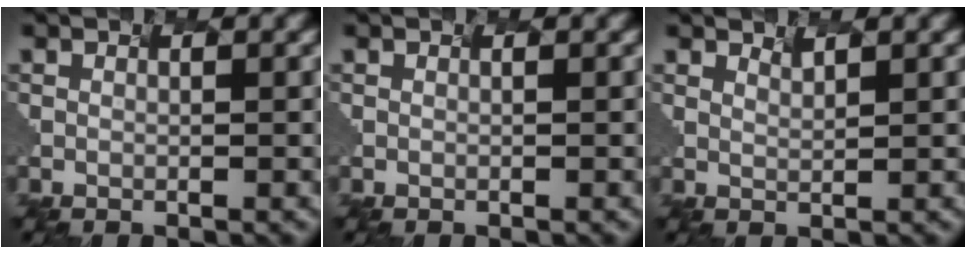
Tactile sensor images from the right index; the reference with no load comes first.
{"total": 0.0}
{"total": 0.9, "force": [0.0, -0.8, -0.5], "torque": [-0.009, -0.010, 0.034]}